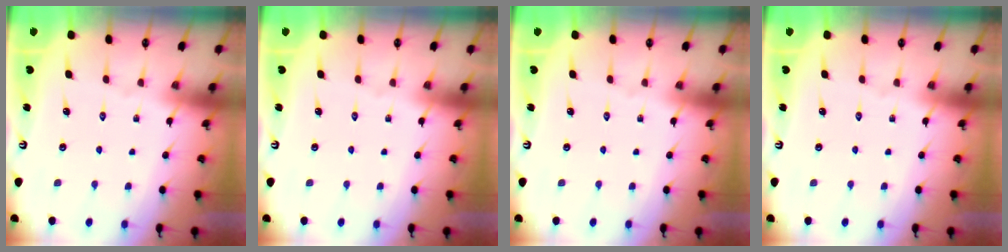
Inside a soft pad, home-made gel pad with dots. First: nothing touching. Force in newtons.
{"total": 0.0}
{"total": 0.0}
{"total": 0.0}